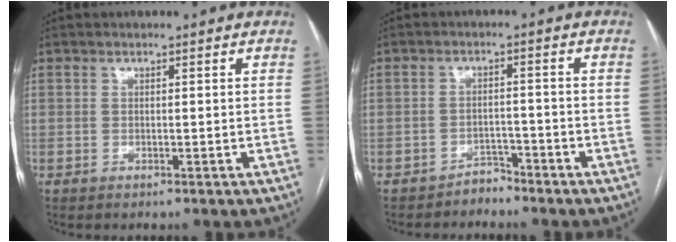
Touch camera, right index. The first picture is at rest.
{"total": 2.6, "force": [-2.4, 0.9, -0.2], "torque": [0.009, 0.001, -0.038]}